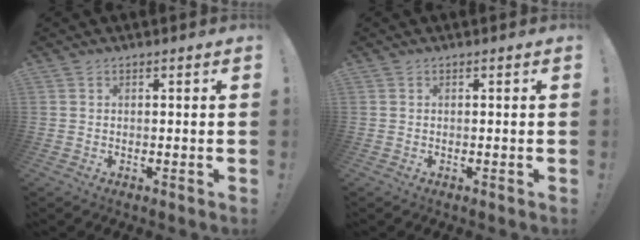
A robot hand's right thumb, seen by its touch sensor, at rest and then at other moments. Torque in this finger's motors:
{"motor_torque": [0.00, 0.00, 0.01, 0.01, 0.00]}